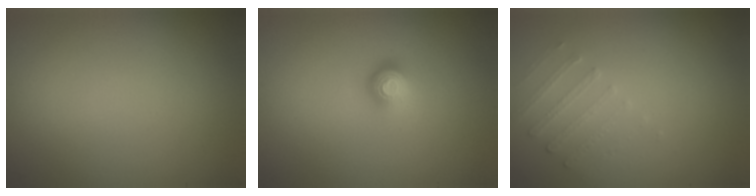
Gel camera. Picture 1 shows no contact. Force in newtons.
{"total": 2.0, "press": 1.4, "slide": 1.4}
{"total": 1.3, "press": 0.9, "slide": 1.0}